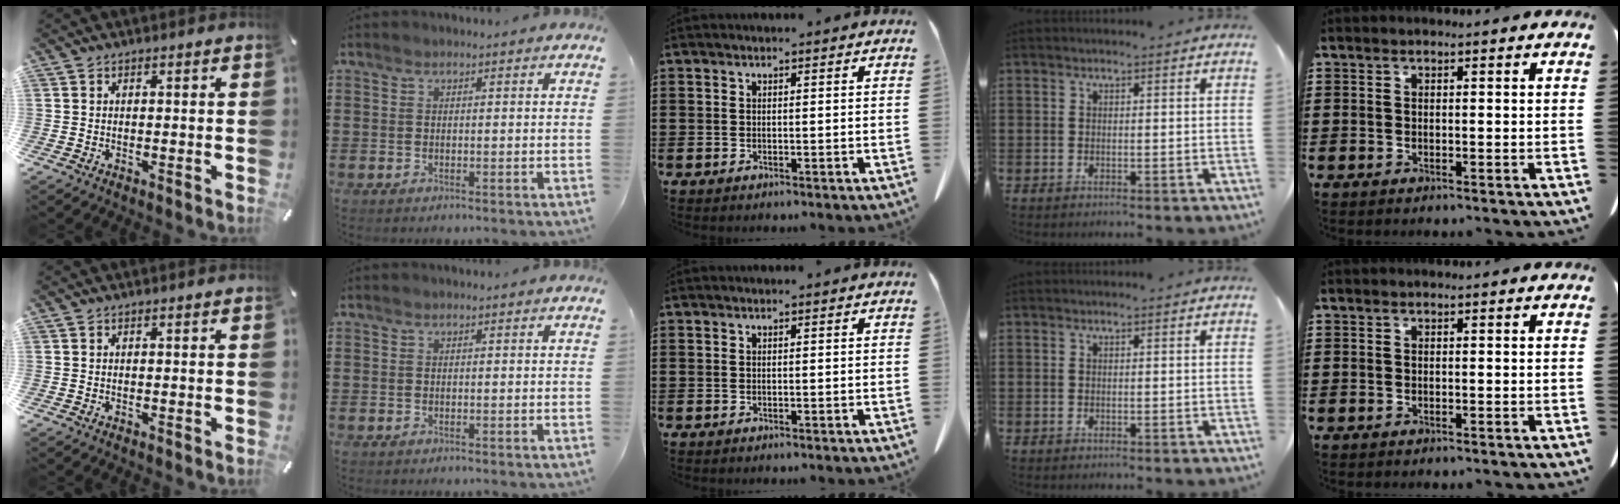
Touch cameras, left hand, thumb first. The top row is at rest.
{}